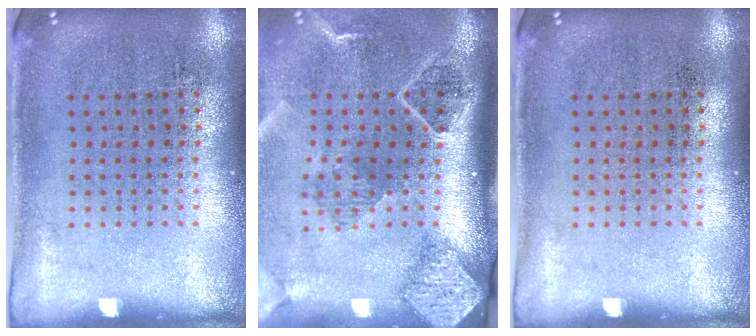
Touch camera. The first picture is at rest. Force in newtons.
{"total": 2.7, "press": 2.0, "slide": 1.8}
{"total": 0.0}